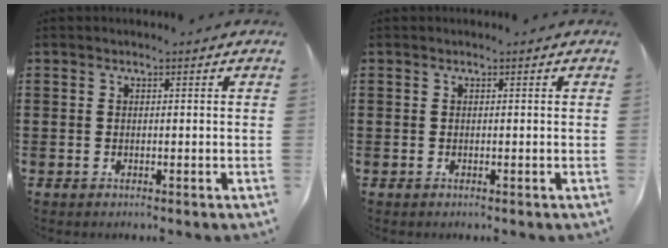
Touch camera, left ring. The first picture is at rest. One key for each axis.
{"total": 0.0}